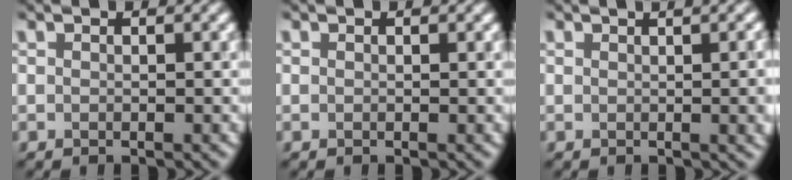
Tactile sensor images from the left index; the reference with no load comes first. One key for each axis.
{"total": 0.0}
{"total": 6.0, "fx": 0.9, "fy": 2.5, "fz": 5.4, "tx": -0.022, "ty": 0.012, "tz": 0.008}